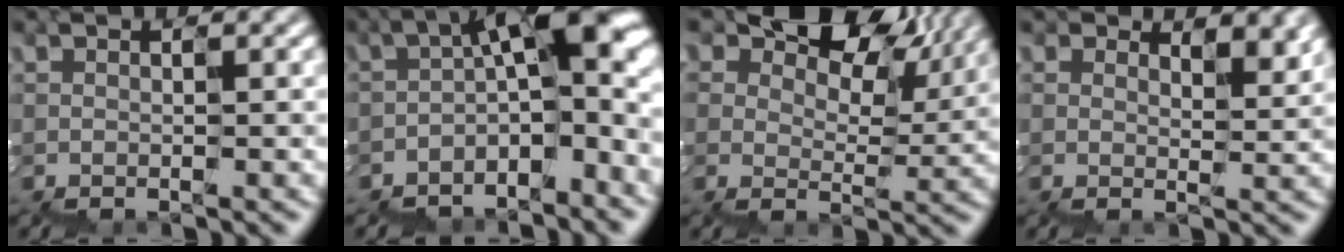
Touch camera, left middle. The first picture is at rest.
{"total": 8.7, "force": [-2.1, 3.3, 7.8], "torque": [-0.139, 0.008, -0.042]}
{"total": 8.1, "force": [5.7, 4.7, 3.3], "torque": [-0.054, -0.006, 0.103]}
{"total": 3.3, "force": [2.0, 1.6, 2.0], "torque": [-0.010, 0.004, 0.030]}